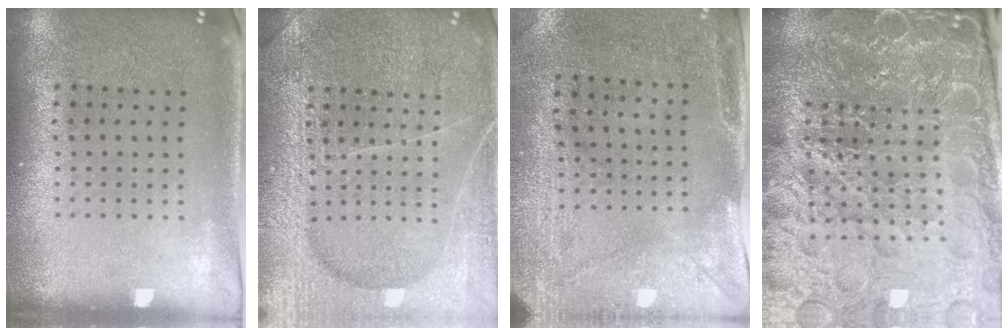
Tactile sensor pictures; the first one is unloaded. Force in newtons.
{"total": 6.6, "press": 6.5, "slide": 0.8}
{"total": 2.9, "press": 2.3, "slide": 1.8}
{"total": 6.2, "press": 5.6, "slide": 2.8}